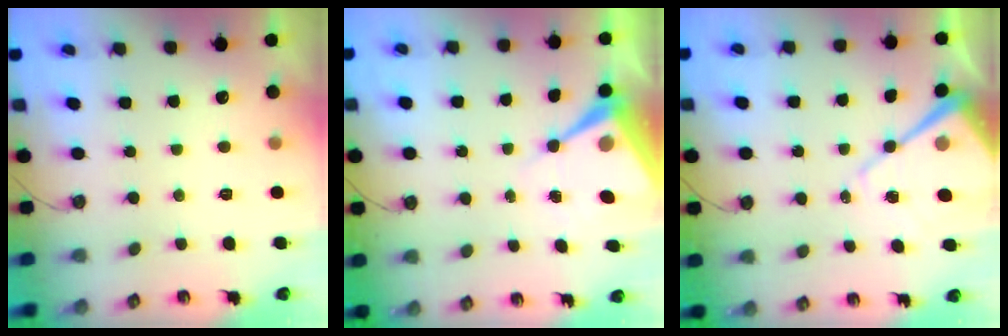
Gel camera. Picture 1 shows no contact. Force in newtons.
{"total": 9.1, "press": 9.1, "slide": 0.3}
{"total": 12.8, "press": 12.8, "slide": 1.0}